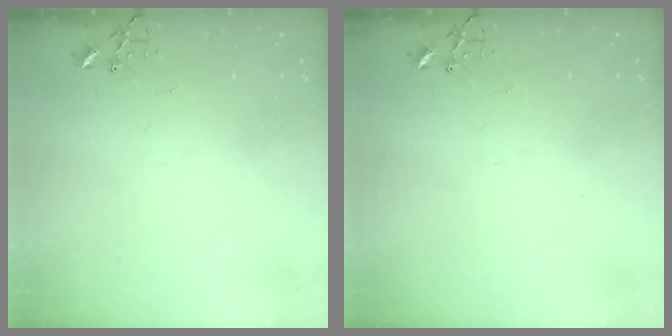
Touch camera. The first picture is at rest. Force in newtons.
{"total": 0.0}